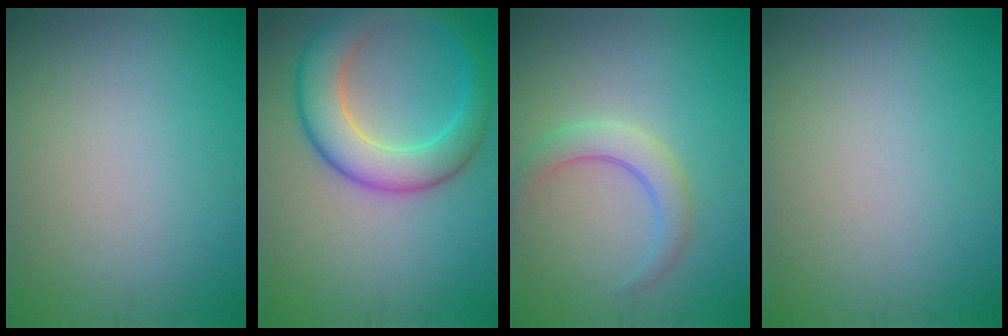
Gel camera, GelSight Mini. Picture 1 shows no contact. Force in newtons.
{"total": 7.0, "press": 7.0, "slide": 0.1}
{"total": 3.0, "press": 3.0, "slide": 0.0}
{"total": 0.0}